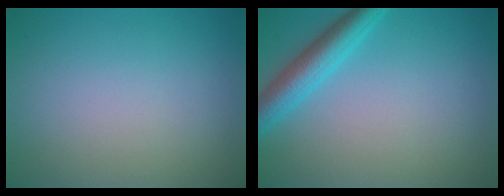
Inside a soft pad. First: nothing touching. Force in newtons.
{"total": 3.9, "press": 3.9, "slide": 0.1}